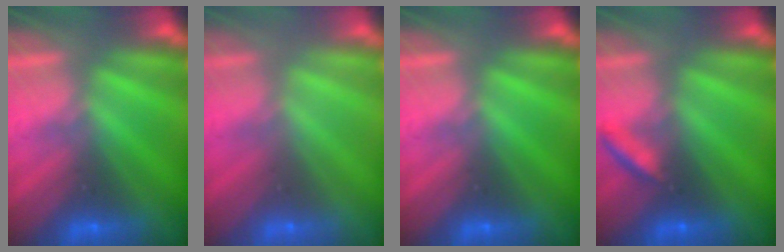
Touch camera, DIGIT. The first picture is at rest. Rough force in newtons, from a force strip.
{"total": 3.1}
{"total": 0.0}
{"total": 2.1}